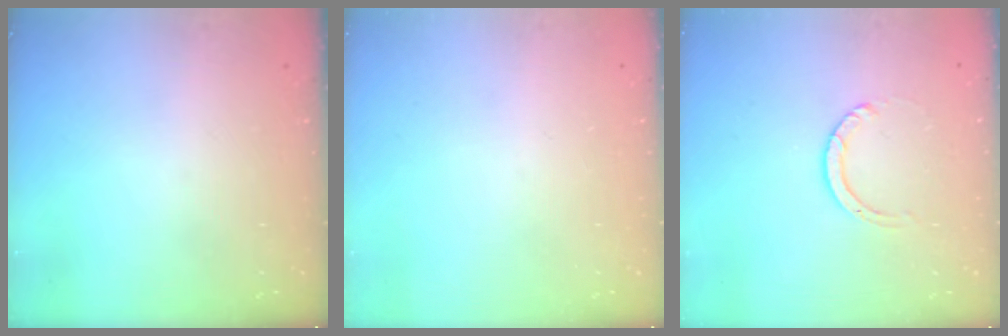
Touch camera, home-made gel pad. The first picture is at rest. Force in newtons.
{"total": 0.0}
{"total": 3.5, "press": 3.5, "slide": 0.2}